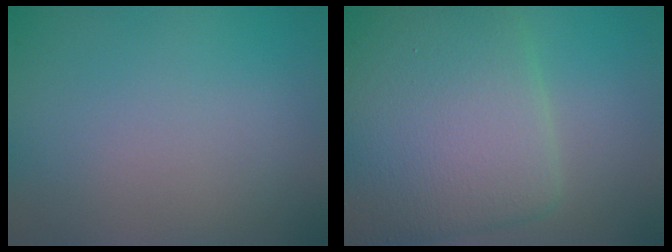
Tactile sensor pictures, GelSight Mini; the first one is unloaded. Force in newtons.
{"total": 10.6, "press": 10.6, "slide": 0.1}